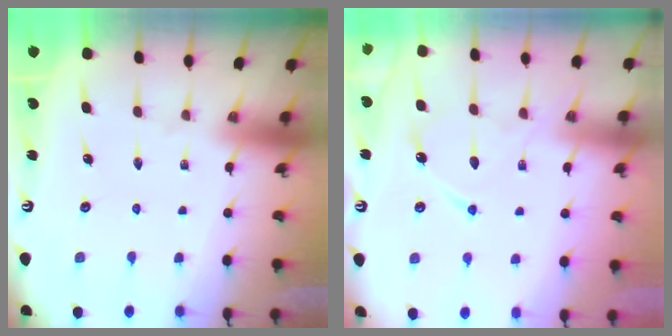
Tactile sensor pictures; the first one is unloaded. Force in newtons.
{"total": 11.0, "press": 11.0, "slide": 1.2}